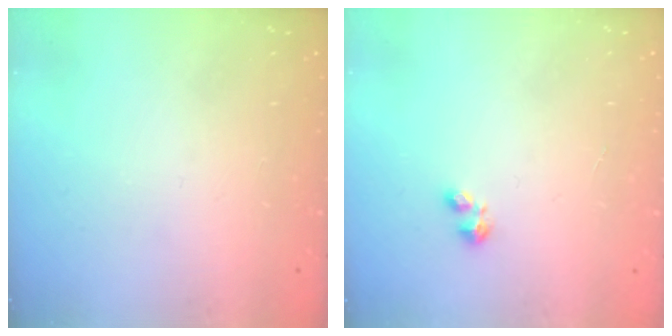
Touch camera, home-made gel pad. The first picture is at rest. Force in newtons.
{"total": 2.2, "press": 2.2, "slide": 0.4}